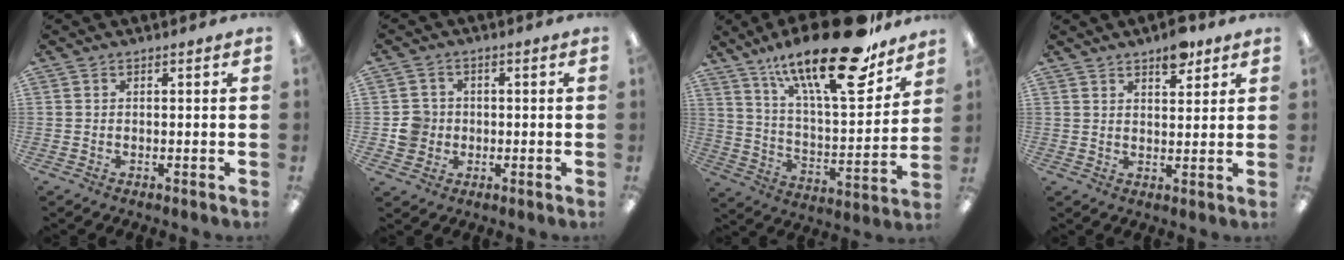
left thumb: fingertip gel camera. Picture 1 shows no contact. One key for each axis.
{"total": 5.7, "fx": -0.6, "fy": 5.5, "fz": 1.3, "tx": -0.014, "ty": 0.012, "tz": -0.009}
{"total": 26.3, "fx": 17.7, "fy": 7.8, "fz": 17.8, "tx": -0.272, "ty": -0.108, "tz": 0.287}
{"total": 6.0, "fx": 4.6, "fy": 2.5, "fz": 3.0, "tx": -0.028, "ty": -0.025, "tz": 0.076}